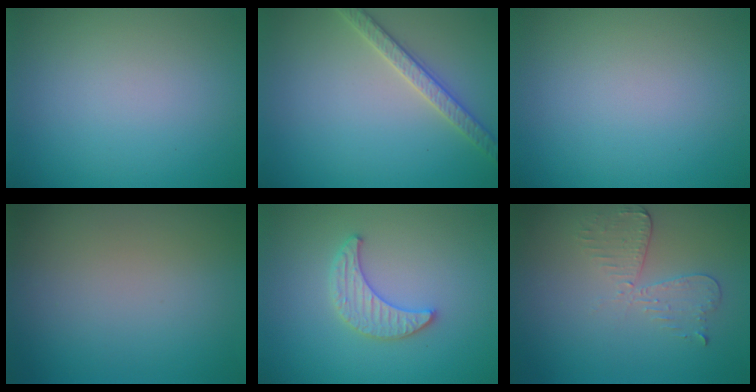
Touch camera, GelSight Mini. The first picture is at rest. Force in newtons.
{"total": 2.7, "press": 2.7, "slide": 0.1}
{"total": 0.0}
{"total": 0.0}
{"total": 2.9, "press": 2.9, "slide": 0.7}
{"total": 3.0, "press": 2.6, "slide": 1.5}